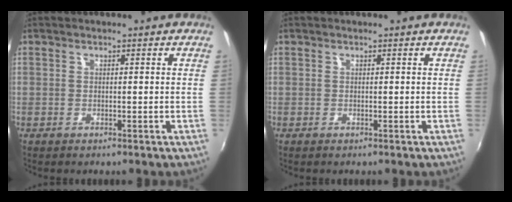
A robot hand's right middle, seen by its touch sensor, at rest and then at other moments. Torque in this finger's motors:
{"motor_torque": [0.36, -0.35, 0.02, 0.01]}